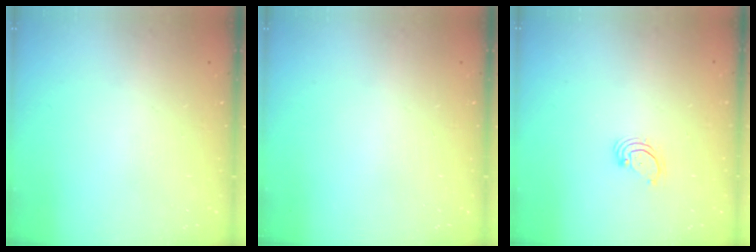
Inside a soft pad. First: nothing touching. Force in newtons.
{"total": 0.0}
{"total": 3.0, "press": 3.0, "slide": 0.3}